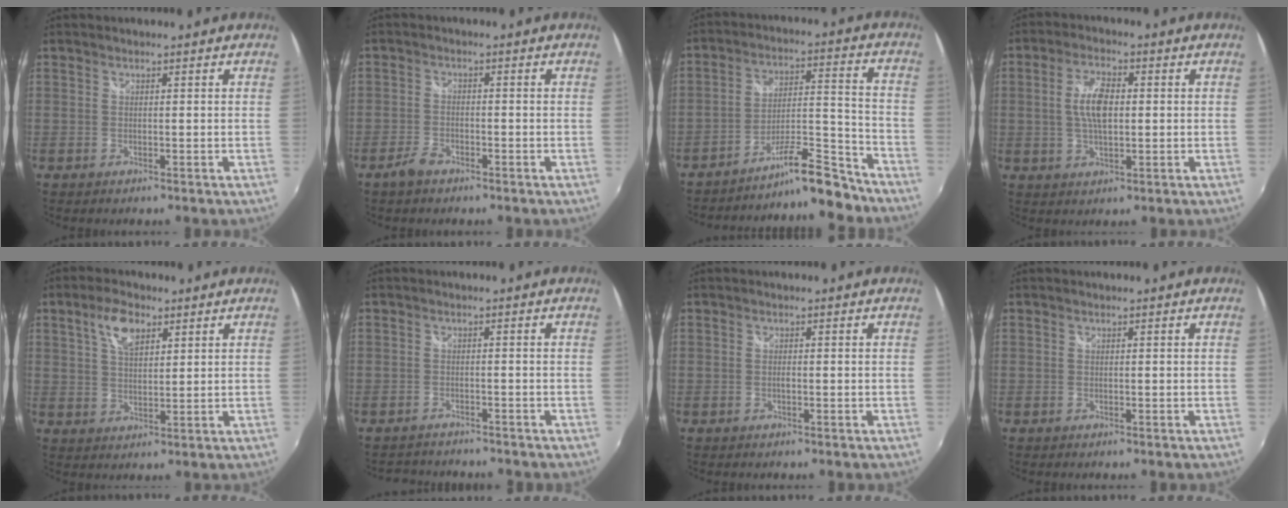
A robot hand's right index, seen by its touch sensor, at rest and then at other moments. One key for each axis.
{"total": 3.5, "fx": -2.6, "fy": 1.4, "fz": 1.8, "tx": -0.049, "ty": -0.002, "tz": -0.052}
{"total": 11.7, "fx": -10.6, "fy": 1.6, "fz": 4.8, "tx": -0.079, "ty": 0.027, "tz": -0.166}
{"total": 7.0, "fx": 0.4, "fy": 3.2, "fz": 6.2, "tx": -0.118, "ty": 0.007, "tz": 0.008}
{"total": 6.5, "fx": 3.3, "fy": 3.1, "fz": 4.6, "tx": -0.083, "ty": 0.011, "tz": 0.060}
{"total": 4.6, "fx": -4.4, "fy": 1.2, "fz": 0.6, "tx": -0.027, "ty": -0.001, "tz": -0.070}
{"total": 0.6, "fx": -0.2, "fy": 0.2, "fz": 0.5, "tx": -0.012, "ty": 0.001, "tz": -0.004}
{"total": 0.0}